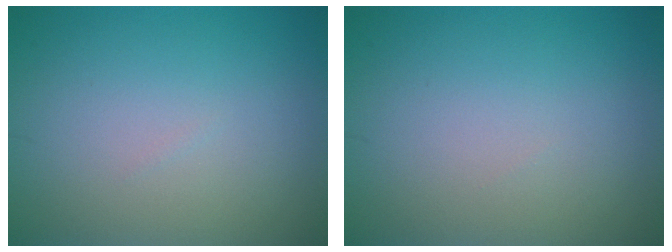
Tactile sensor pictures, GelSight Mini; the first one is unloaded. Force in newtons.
{"total": 0.0}